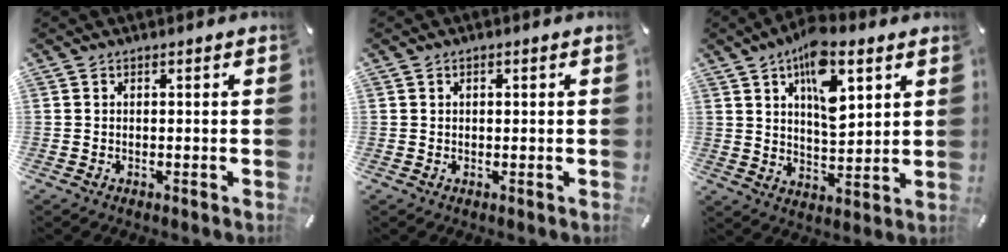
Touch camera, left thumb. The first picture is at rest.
{"total": 0.8, "force": [0.2, 0.6, 0.4], "torque": [-0.009, 0.004, 0.003]}
{"total": 13.4, "force": [6.9, 6.3, 9.6], "torque": [-0.150, -0.021, 0.117]}